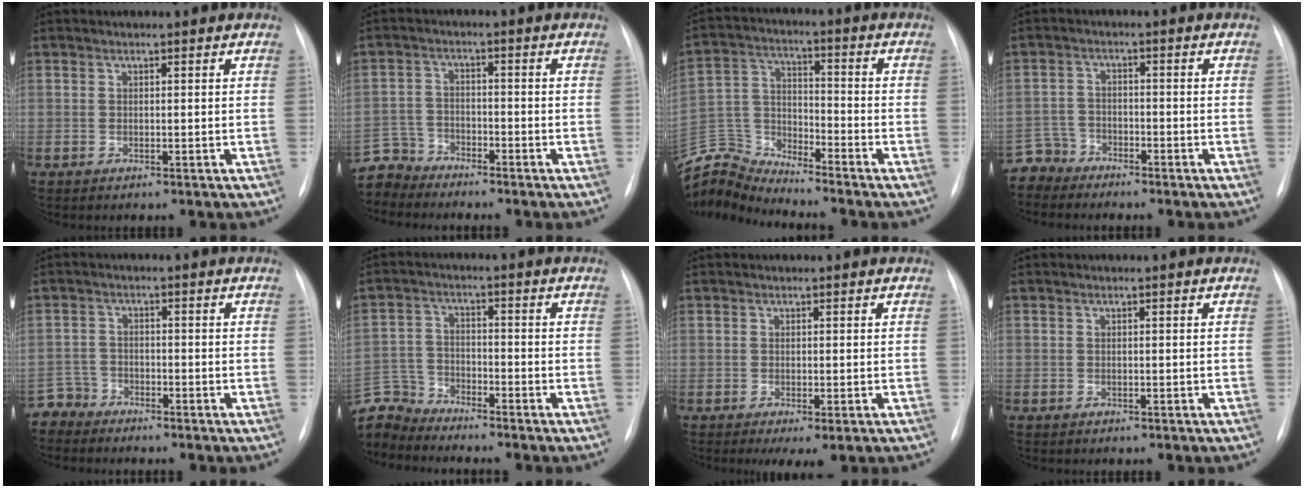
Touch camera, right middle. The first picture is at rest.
{"total": 5.5, "force": [-5.2, 1.5, -1.0], "torque": [0.021, 0.001, -0.106]}
{"total": 9.9, "force": [-9.9, -0.3, -0.7], "torque": [0.002, 0.034, -0.198]}
{"total": 3.9, "force": [-3.5, 1.3, -1.2], "torque": [0.026, -0.003, -0.070]}
{"total": 3.3, "force": [-2.9, 1.0, -1.2], "torque": [0.026, -0.004, -0.058]}
{"total": 7.8, "force": [-7.7, 1.3, -0.7], "torque": [0.003, 0.011, -0.159]}
{"total": 2.7, "force": [-1.2, 0.7, 2.3], "torque": [-0.038, -0.008, -0.013]}
{"total": 0.5, "force": [-0.3, 0.4, 0.0], "torque": [-0.006, 0.004, -0.007]}